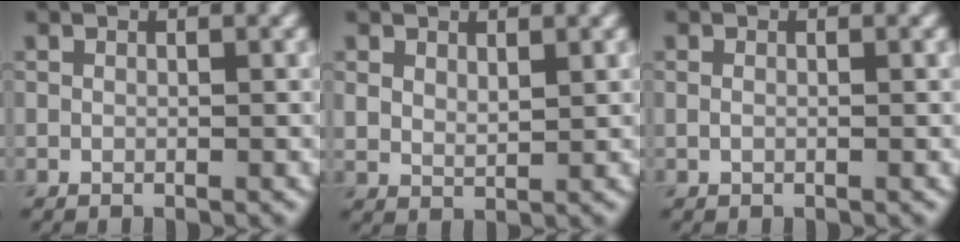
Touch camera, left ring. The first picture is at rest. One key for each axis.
{"total": 1.8, "fx": 1.1, "fy": 1.0, "fz": 1.1, "tx": -0.025, "ty": -0.004, "tz": 0.025}
{"total": 0.6, "fx": 0.0, "fy": 0.4, "fz": 0.5, "tx": -0.011, "ty": -0.003, "tz": 0.001}